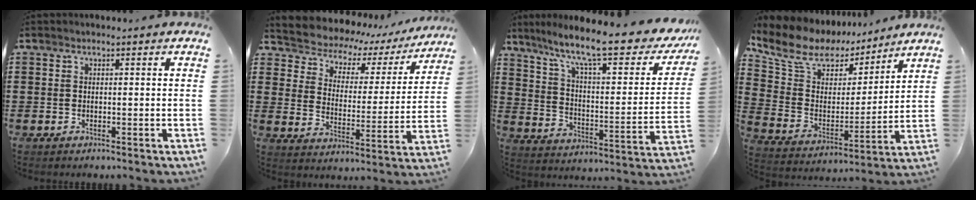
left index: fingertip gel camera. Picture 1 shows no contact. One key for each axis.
{"total": 3.4, "fx": 2.8, "fy": 1.9, "fz": 0.5, "tx": -0.035, "ty": -0.028, "tz": 0.038}
{"total": 12.3, "fx": 9.9, "fy": 1.1, "fz": 7.3, "tx": -0.151, "ty": -0.069, "tz": 0.160}
{"total": 10.2, "fx": 8.0, "fy": 5.2, "fz": 3.7, "tx": -0.117, "ty": -0.039, "tz": 0.142}